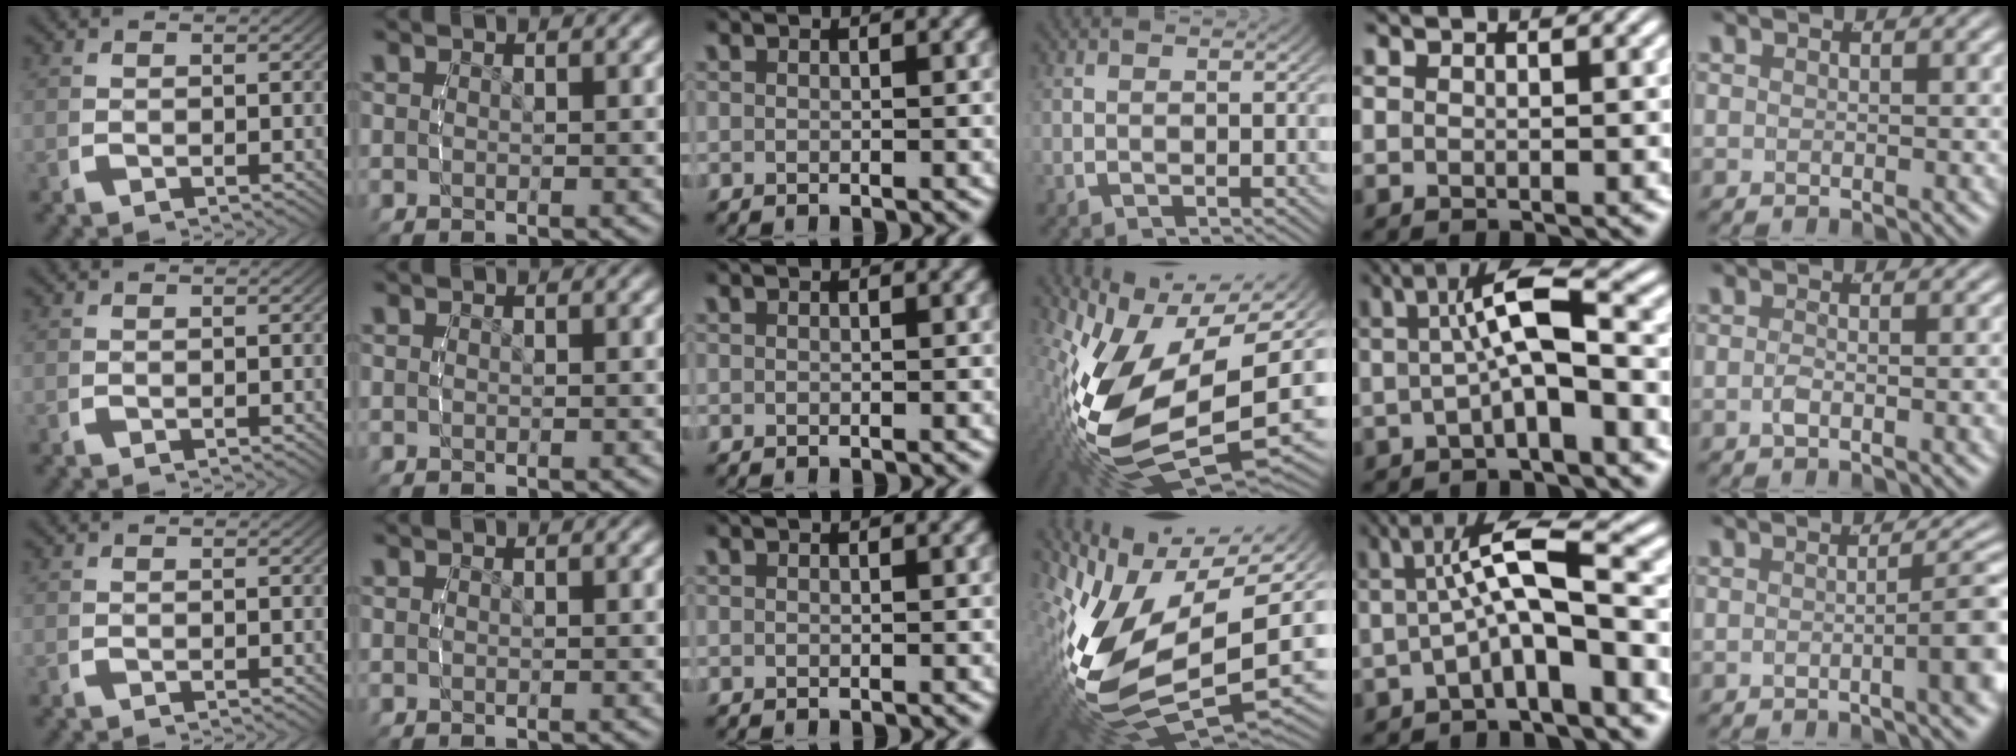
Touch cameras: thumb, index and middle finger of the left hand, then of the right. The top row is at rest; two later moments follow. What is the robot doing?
{"motion": "lift_and_place", "object": "button"}